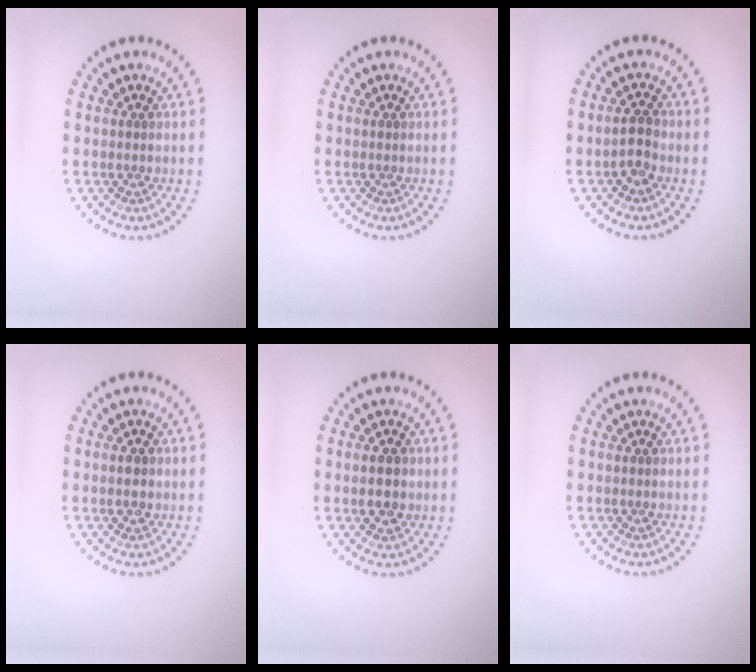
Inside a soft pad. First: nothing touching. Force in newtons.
{"total": 0.0}
{"total": 1.9, "press": 1.8, "slide": 0.5}
{"total": 1.8, "press": 1.8, "slide": 0.3}
{"total": 2.2, "press": 2.2, "slide": 0.1}
{"total": 0.0}